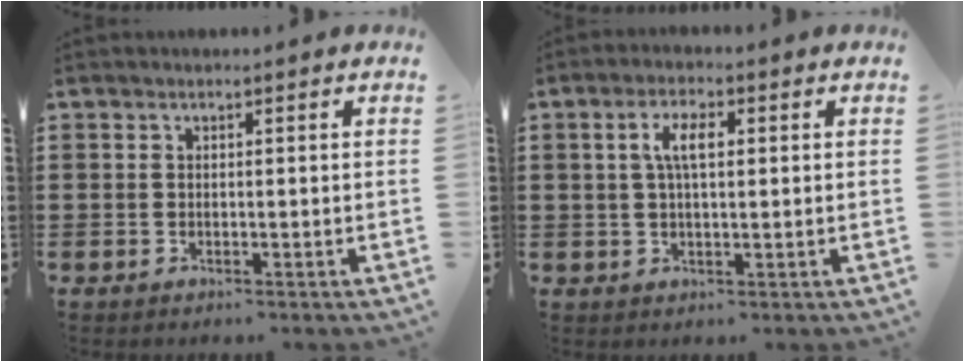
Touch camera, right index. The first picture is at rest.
{"total": 4.4, "force": [0.8, 1.7, 3.9], "torque": [-0.081, 0.011, 0.010]}